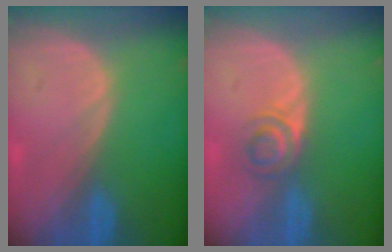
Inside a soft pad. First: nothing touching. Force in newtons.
{"total": 3.5, "press": 3.4, "slide": 0.9}